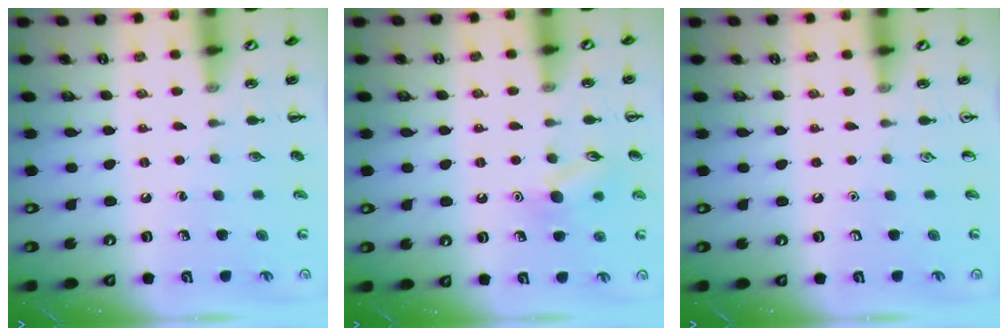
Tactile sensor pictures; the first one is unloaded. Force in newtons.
{"total": 8.8, "press": 8.7, "slide": 1.2}
{"total": 0.0}